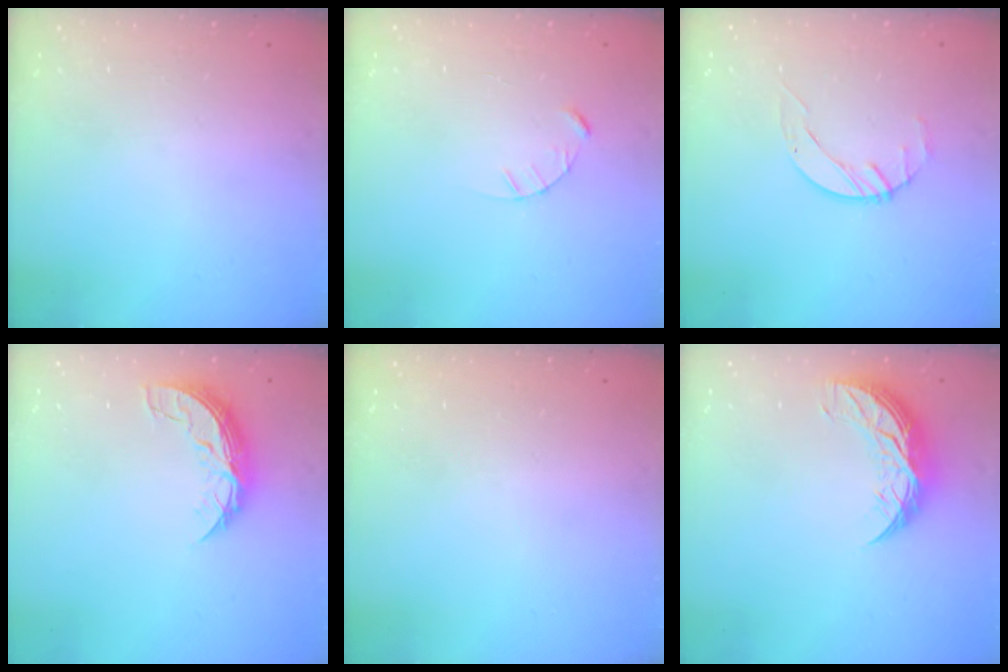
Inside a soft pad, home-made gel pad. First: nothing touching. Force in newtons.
{"total": 2.4, "press": 2.4, "slide": 0.3}
{"total": 2.1, "press": 2.0, "slide": 0.3}
{"total": 8.0, "press": 8.0, "slide": 0.5}
{"total": 0.0}
{"total": 9.9, "press": 9.9, "slide": 0.5}